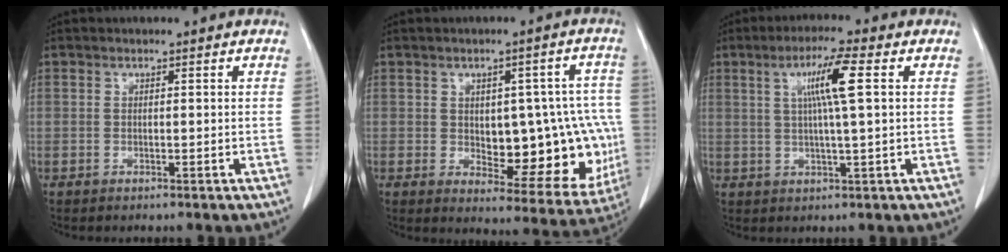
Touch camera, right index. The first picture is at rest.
{"total": 15.9, "force": [-1.2, 7.4, 14.0], "torque": [-0.148, 0.021, 0.010]}
{"total": 7.0, "force": [1.9, -0.5, 6.8], "torque": [-0.122, 0.004, 0.035]}